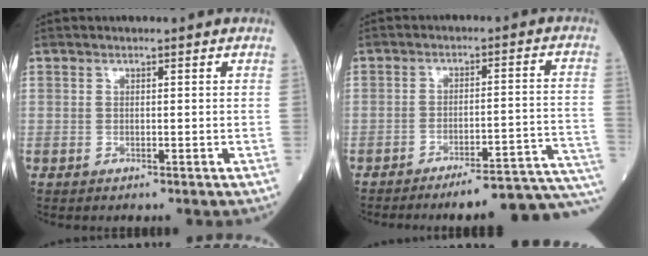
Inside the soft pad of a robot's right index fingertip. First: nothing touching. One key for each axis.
{"total": 16.0, "fx": -14.5, "fy": -1.0, "fz": 6.6, "tx": -0.028, "ty": 0.020, "tz": -0.184}